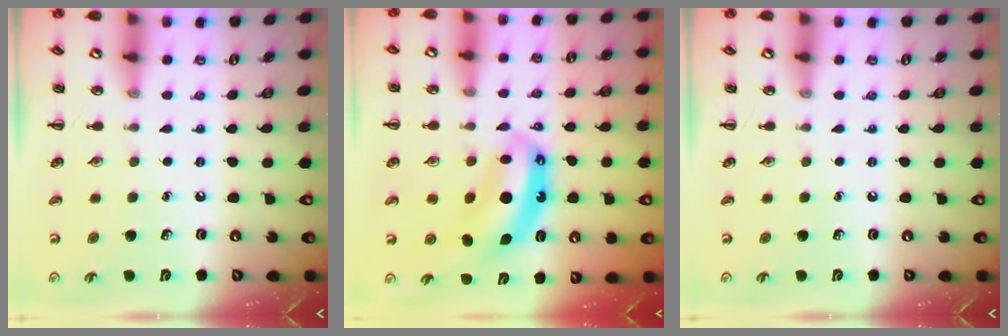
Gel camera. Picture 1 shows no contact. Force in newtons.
{"total": 8.1, "press": 7.9, "slide": 2.0}
{"total": 0.0}